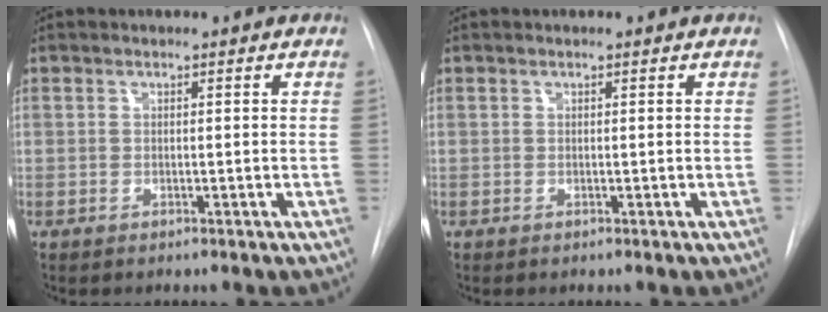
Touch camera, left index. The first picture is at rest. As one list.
[{"total": 0.0}]